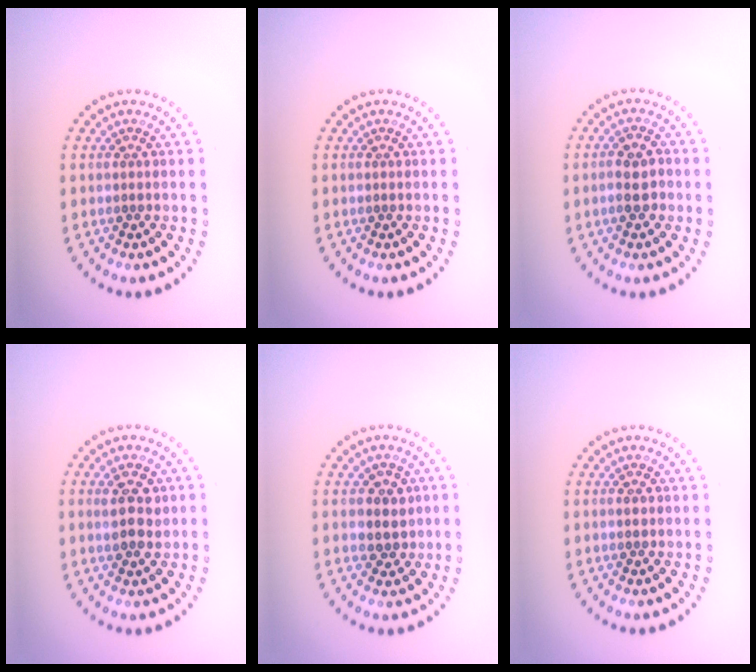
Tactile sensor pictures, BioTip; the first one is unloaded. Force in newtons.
{"total": 0.0}
{"total": 2.4, "press": 2.3, "slide": 0.5}
{"total": 2.8, "press": 2.7, "slide": 0.3}
{"total": 2.5, "press": 2.3, "slide": 0.9}
{"total": 1.0, "press": 1.0, "slide": 0.1}